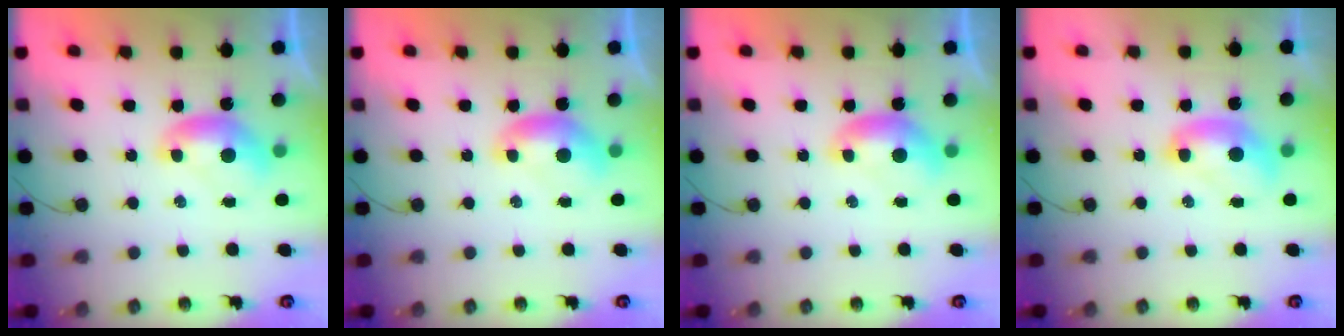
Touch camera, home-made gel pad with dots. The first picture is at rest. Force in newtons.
{"total": 0.0}
{"total": 0.0}
{"total": 2.0, "press": 2.0, "slide": 0.2}